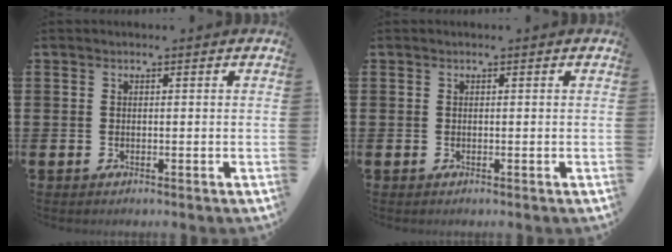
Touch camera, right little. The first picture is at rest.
{"total": 0.0}